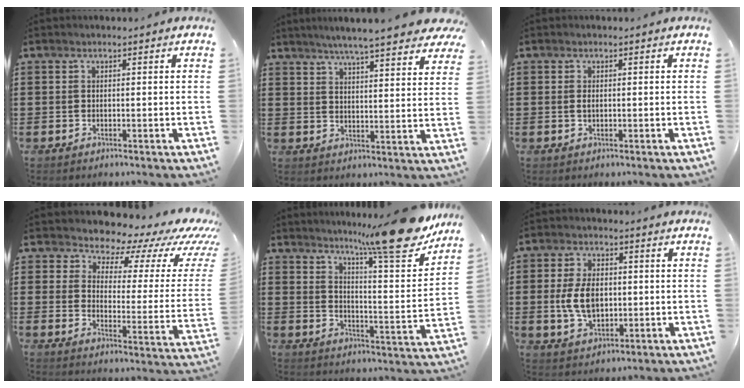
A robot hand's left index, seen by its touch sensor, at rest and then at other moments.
{"total": 5.8, "force": [5.3, -0.1, 2.4], "torque": [-0.068, -0.022, 0.092]}
{"total": 0.9, "force": [0.0, 0.4, 0.8], "torque": [-0.017, 0.000, -0.001]}
{"total": 8.1, "force": [7.4, 2.3, 2.4], "torque": [-0.055, -0.064, 0.120]}
{"total": 14.2, "force": [12.0, 0.6, 7.7], "torque": [-0.123, -0.082, 0.194]}
{"total": 7.2, "force": [0.0, 4.5, 5.6], "torque": [-0.122, 0.004, -0.007]}